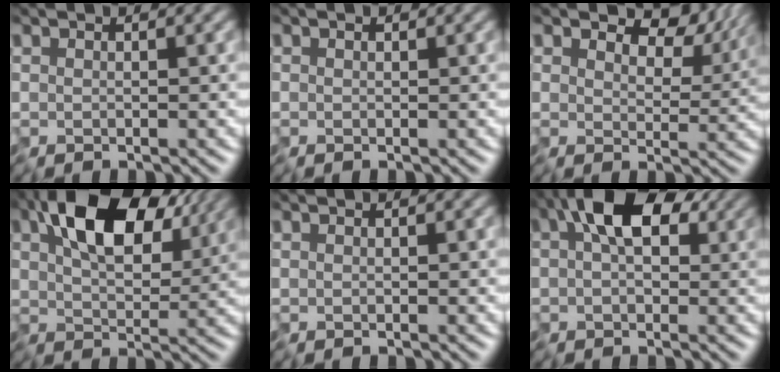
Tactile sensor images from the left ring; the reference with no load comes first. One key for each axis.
{"total": 0.0}
{"total": 6.2, "fx": 4.0, "fy": 3.3, "fz": 3.3, "tx": -0.062, "ty": 0.000, "tz": 0.059}
{"total": 10.4, "fx": 3.7, "fy": 5.9, "fz": 7.7, "tx": -0.132, "ty": 0.013, "tz": 0.063}
{"total": 0.0}
{"total": 7.6, "fx": 2.3, "fy": 4.5, "fz": 5.7, "tx": -0.105, "ty": 0.017, "tz": 0.027}